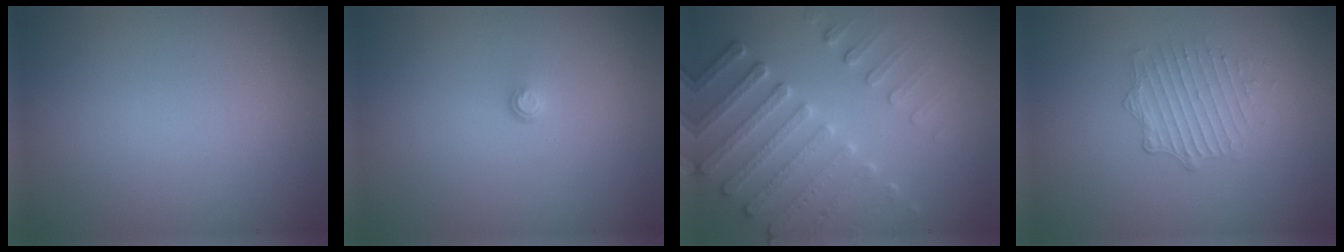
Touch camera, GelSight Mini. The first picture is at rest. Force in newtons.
{"total": 0.7, "press": 0.4, "slide": 0.6}
{"total": 4.7, "press": 4.4, "slide": 1.7}
{"total": 1.9, "press": 1.4, "slide": 1.4}